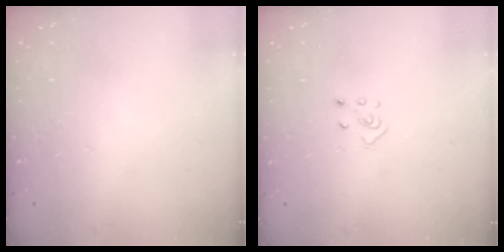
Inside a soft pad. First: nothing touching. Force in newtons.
{"total": 3.7, "press": 3.7, "slide": 0.3}